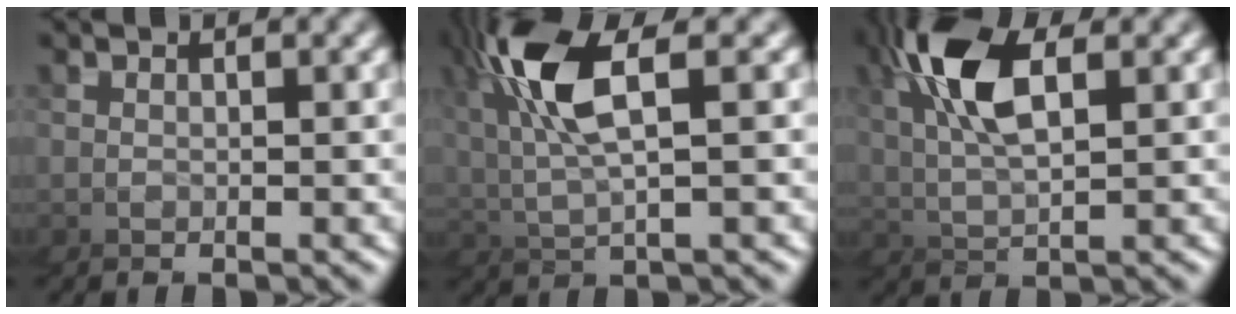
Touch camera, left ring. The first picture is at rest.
{"total": 6.4, "force": [2.1, 2.1, 5.7], "torque": [-0.160, 0.012, 0.039]}
{"total": 4.7, "force": [2.6, 1.4, 3.6], "torque": [-0.129, 0.015, 0.036]}